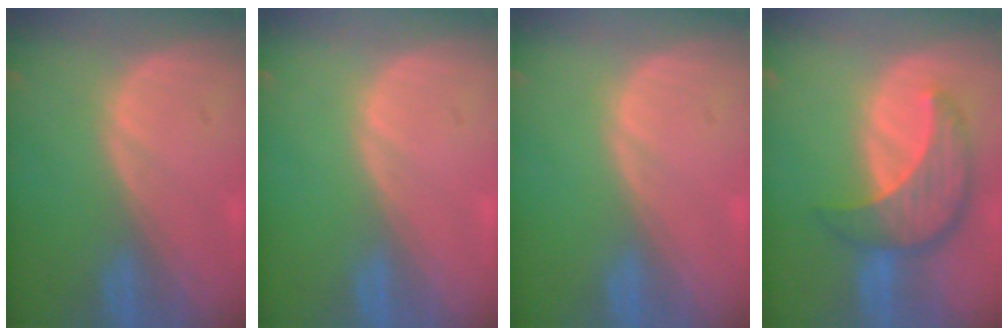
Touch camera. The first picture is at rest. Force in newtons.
{"total": 0.0}
{"total": 0.0}
{"total": 8.2, "press": 7.6, "slide": 3.3}